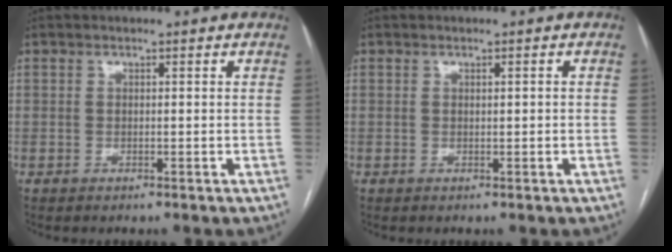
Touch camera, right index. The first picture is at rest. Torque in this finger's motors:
{"motor_torque": [0.00, 0.04, -0.03, -0.01]}